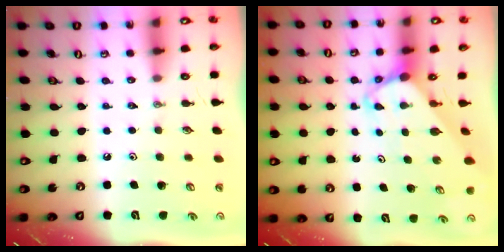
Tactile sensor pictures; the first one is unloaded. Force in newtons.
{"total": 5.0, "press": 5.0, "slide": 0.5}